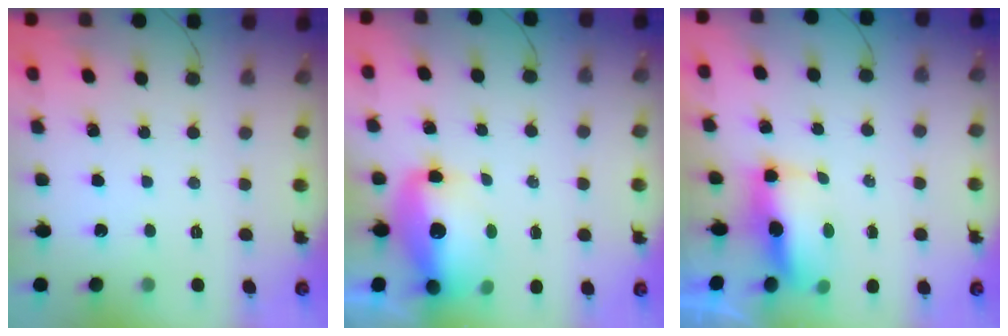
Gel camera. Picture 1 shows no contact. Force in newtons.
{"total": 13.8, "press": 12.5, "slide": 5.9}
{"total": 7.4, "press": 7.3, "slide": 1.4}